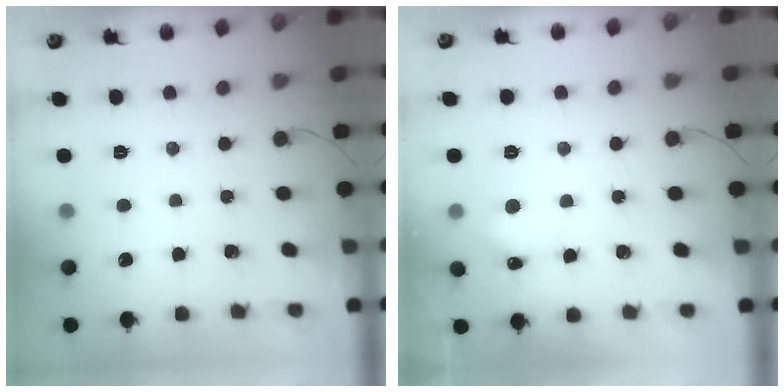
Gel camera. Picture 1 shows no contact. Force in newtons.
{"total": 5.8, "press": 5.6, "slide": 1.6}